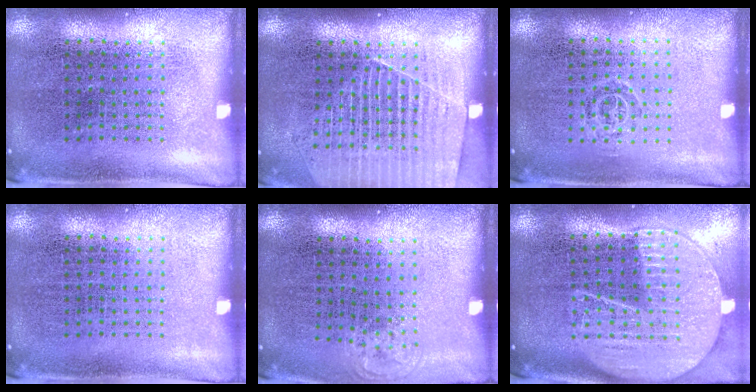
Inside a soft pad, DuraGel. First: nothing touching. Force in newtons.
{"total": 1.3, "press": 1.3, "slide": 0.3}
{"total": 0.7, "press": 0.5, "slide": 0.6}
{"total": 0.0}
{"total": 0.6, "press": 0.5, "slide": 0.3}
{"total": 2.0, "press": 1.8, "slide": 1.0}